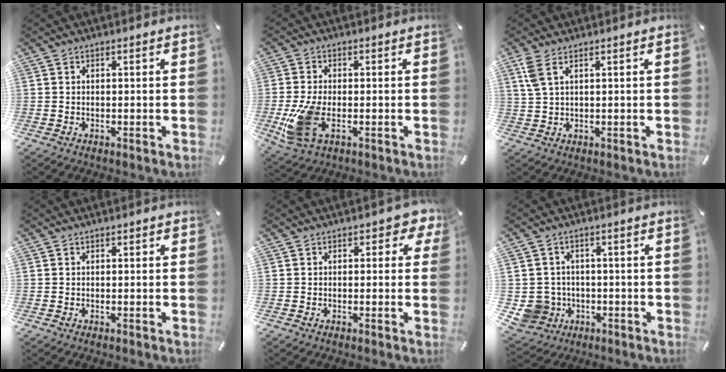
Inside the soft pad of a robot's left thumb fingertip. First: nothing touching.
{"total": 10.2, "force": [-2.4, 5.7, 8.1], "torque": [-0.184, -0.012, -0.038]}
{"total": 4.0, "force": [1.9, 1.3, 3.3], "torque": [-0.071, 0.000, 0.036]}
{"total": 0.0}
{"total": 3.1, "force": [0.6, 2.0, 2.2], "torque": [-0.029, 0.004, 0.007]}
{"total": 7.2, "force": [-1.3, 7.0, 1.2], "torque": [-0.042, 0.001, -0.023]}